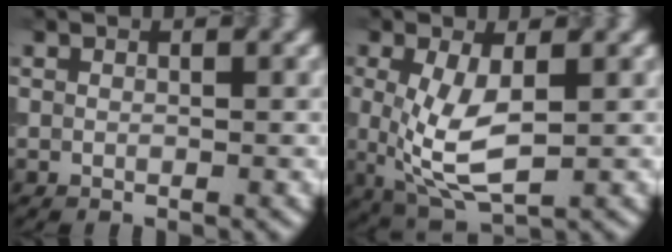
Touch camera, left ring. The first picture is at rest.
{"total": 5.8, "force": [0.1, 2.4, 5.3], "torque": [-0.126, -0.012, 0.006]}